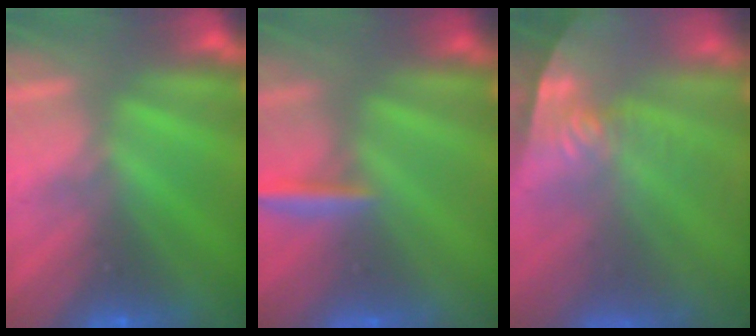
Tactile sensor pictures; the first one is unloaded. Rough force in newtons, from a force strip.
{"total": 2.8}
{"total": 7.6}